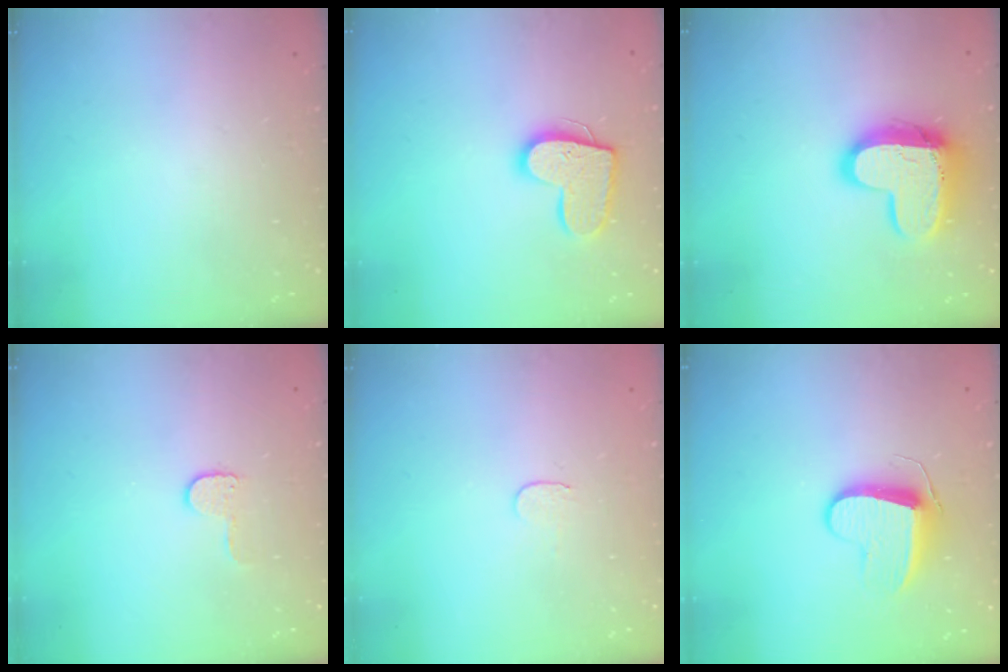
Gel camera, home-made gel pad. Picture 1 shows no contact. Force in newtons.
{"total": 14.2, "press": 14.2, "slide": 1.0}
{"total": 15.1, "press": 15.0, "slide": 1.2}
{"total": 5.4, "press": 5.4, "slide": 0.5}
{"total": 3.7, "press": 3.7, "slide": 0.4}
{"total": 9.1, "press": 9.1, "slide": 0.2}